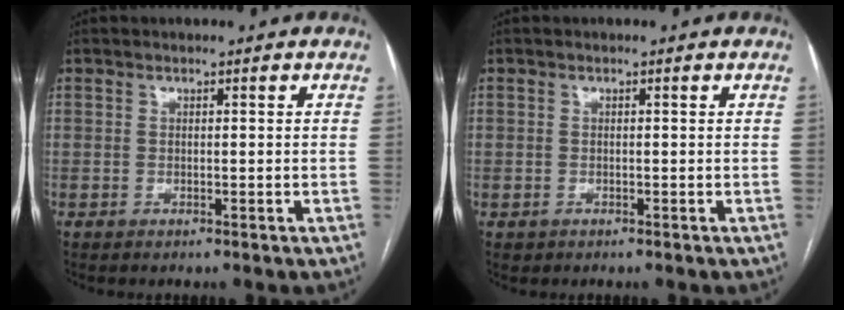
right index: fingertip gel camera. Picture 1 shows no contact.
{"total": 0.7, "force": [-0.2, 0.7, 0.0], "torque": [0.005, 0.006, -0.004]}